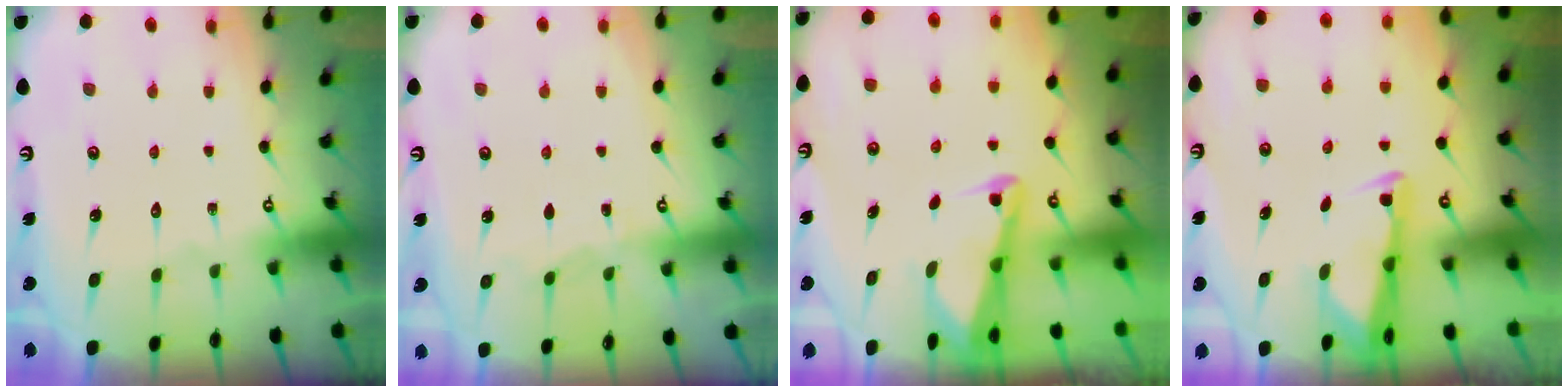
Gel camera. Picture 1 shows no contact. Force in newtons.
{"total": 4.2, "press": 4.2, "slide": 0.6}
{"total": 2.5, "press": 2.5, "slide": 0.6}
{"total": 2.7, "press": 2.7, "slide": 0.5}